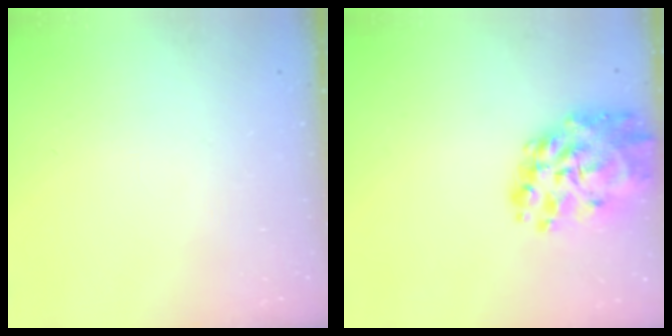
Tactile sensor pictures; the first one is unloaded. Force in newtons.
{"total": 15.3, "press": 14.6, "slide": 4.5}